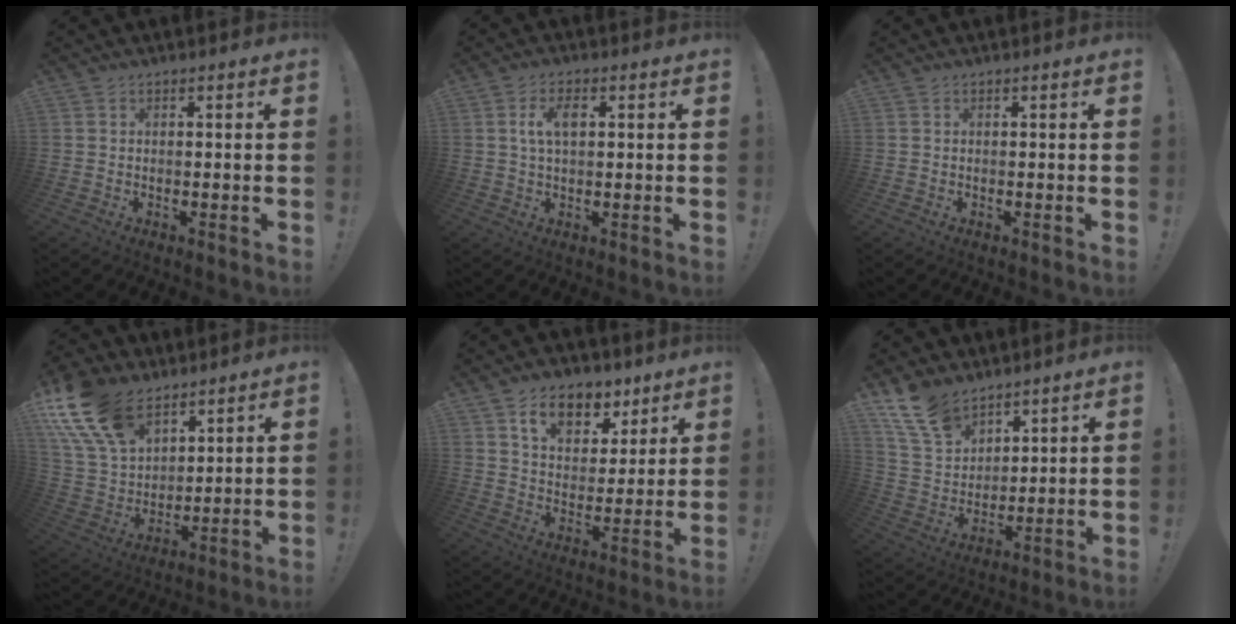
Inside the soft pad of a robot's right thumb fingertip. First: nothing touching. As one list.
[{"total": 5.6, "force": [1.3, 2.9, 4.7], "torque": [-0.081, 0.006, 0.018]}, {"total": 0.0}, {"total": 19.0, "force": [11.5, 11.1, 10.2], "torque": [-0.210, -0.061, 0.219]}, {"total": 12.2, "force": [7.4, 7.8, 5.8], "torque": [-0.089, -0.031, 0.138]}, {"total": 13.9, "force": [10.3, 7.6, 5.3], "torque": [-0.115, -0.060, 0.201]}]